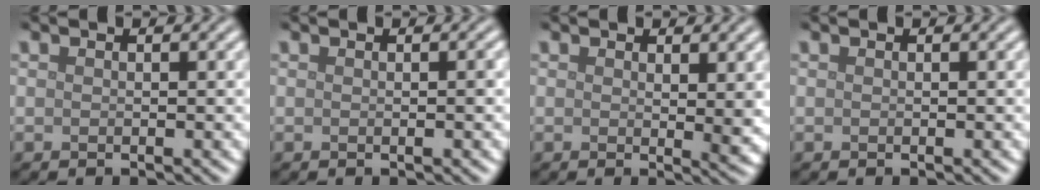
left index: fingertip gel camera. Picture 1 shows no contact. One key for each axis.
{"total": 0.7, "fx": 0.0, "fy": 0.1, "fz": 0.7, "tx": -0.010, "ty": 0.001, "tz": 0.001}
{"total": 2.2, "fx": 0.7, "fy": 0.4, "fz": 2.1, "tx": -0.024, "ty": -0.009, "tz": 0.013}
{"total": 0.0}